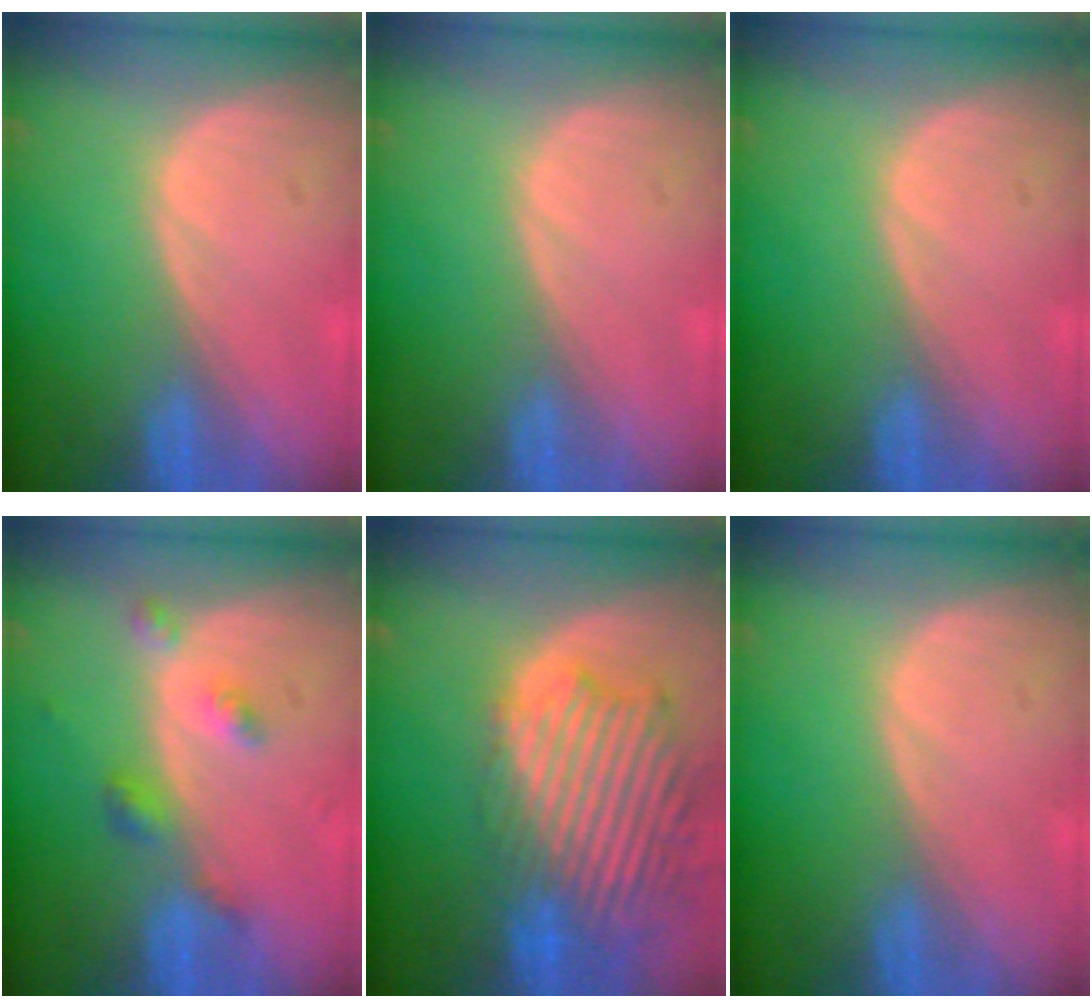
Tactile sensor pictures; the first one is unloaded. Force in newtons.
{"total": 0.0}
{"total": 0.0}
{"total": 4.3, "press": 3.9, "slide": 1.8}
{"total": 13.9, "press": 11.9, "slide": 7.2}
{"total": 0.0}